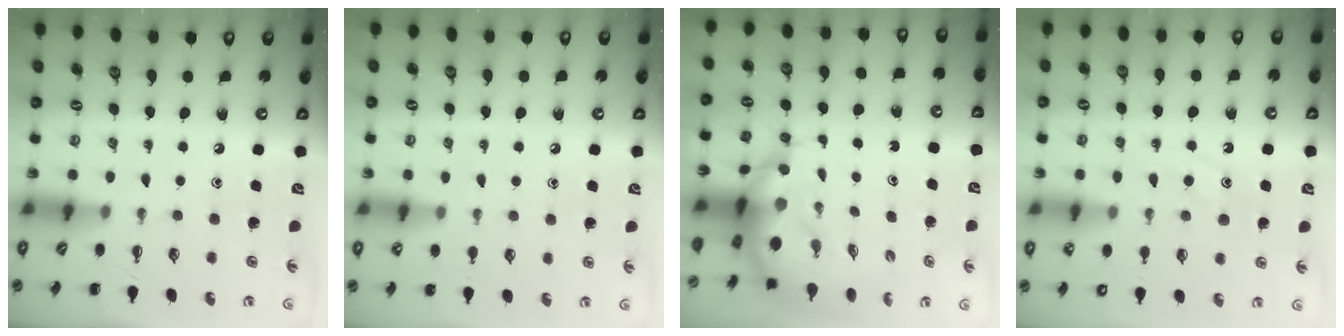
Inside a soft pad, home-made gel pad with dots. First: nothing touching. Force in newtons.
{"total": 6.2, "press": 5.9, "slide": 1.9}
{"total": 7.9, "press": 7.6, "slide": 2.0}
{"total": 10.5, "press": 10.4, "slide": 0.8}